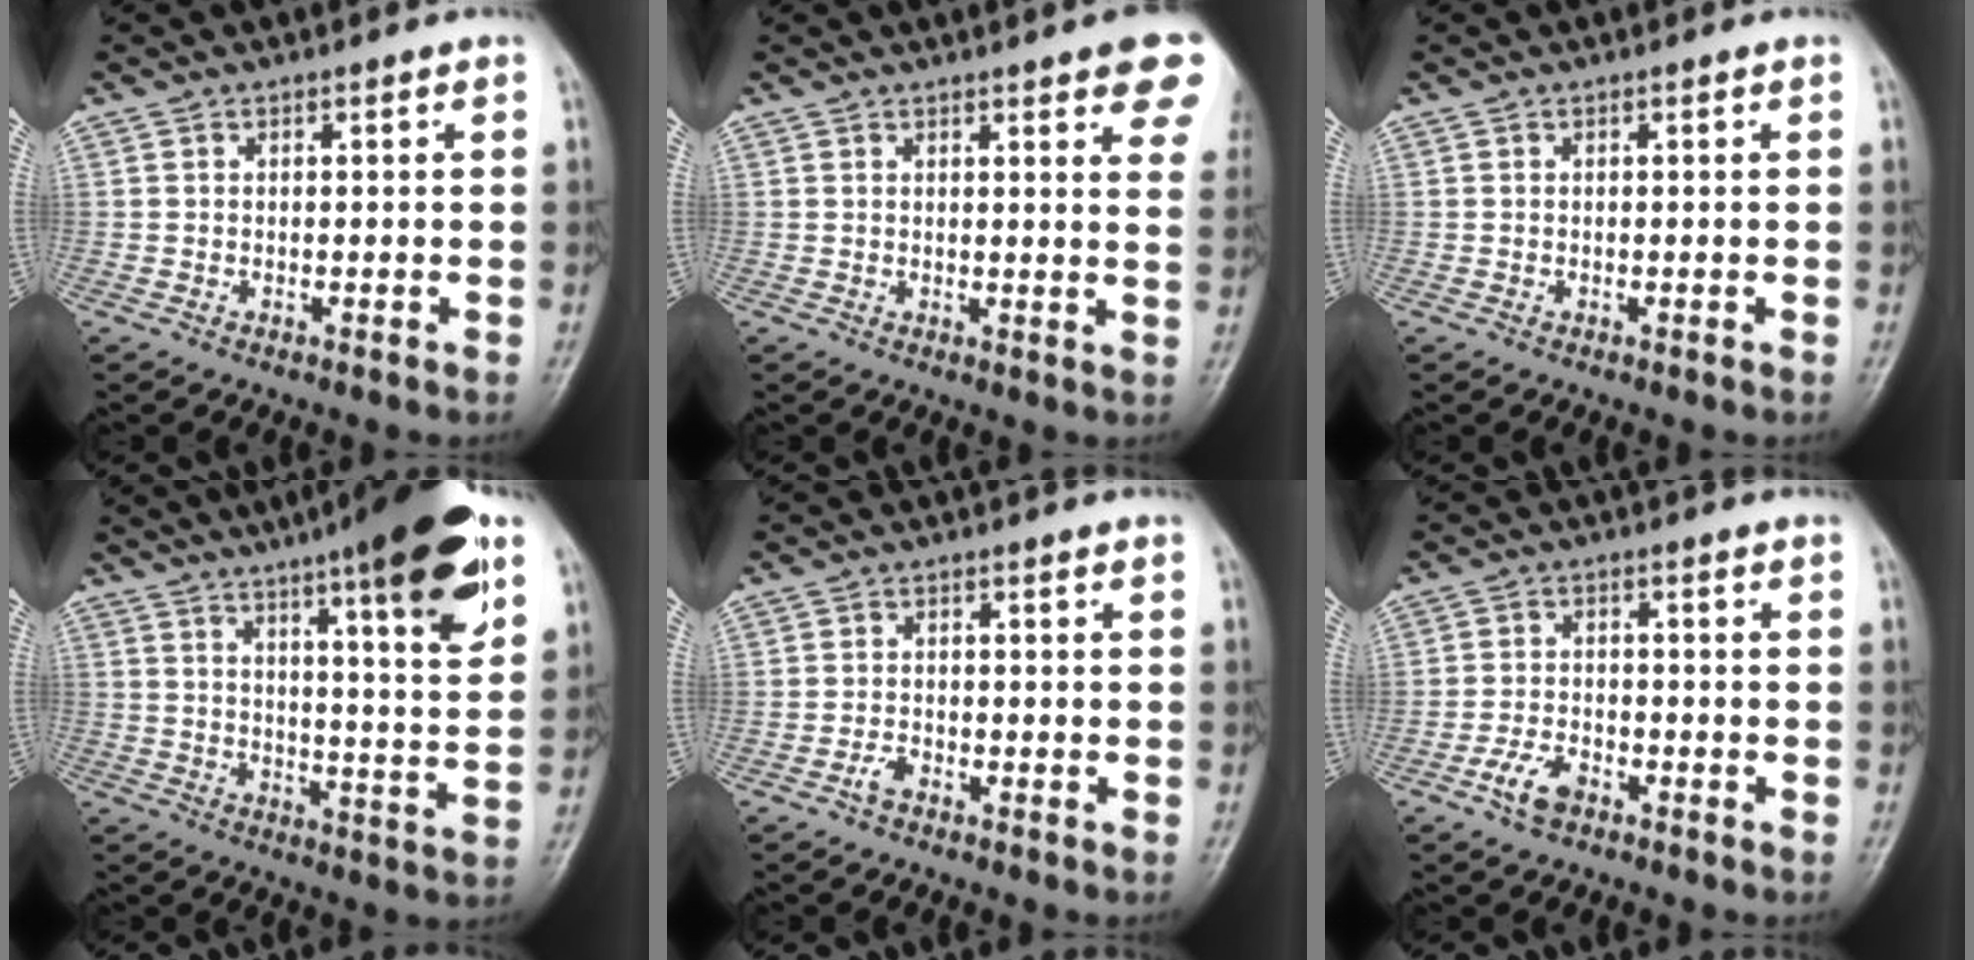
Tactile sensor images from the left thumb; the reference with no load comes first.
{"total": 10.7, "force": [6.2, 2.5, 8.4], "torque": [-0.077, -0.018, 0.064]}
{"total": 0.0}
{"total": 19.6, "force": [11.0, 3.3, 15.9], "torque": [-0.208, -0.037, 0.156]}
{"total": 1.9, "force": [-1.3, 0.9, 1.1], "torque": [-0.025, 0.008, -0.028]}
{"total": 4.7, "force": [-2.9, 2.4, 2.9], "torque": [-0.056, 0.017, -0.056]}